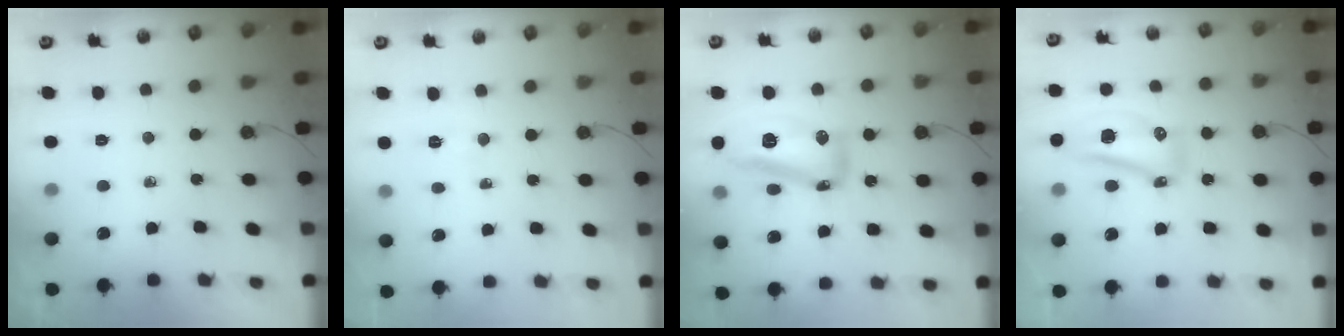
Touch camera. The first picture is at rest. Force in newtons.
{"total": 3.0, "press": 3.0, "slide": 0.5}
{"total": 16.2, "press": 16.1, "slide": 2.0}
{"total": 21.3, "press": 16.2, "slide": 13.9}